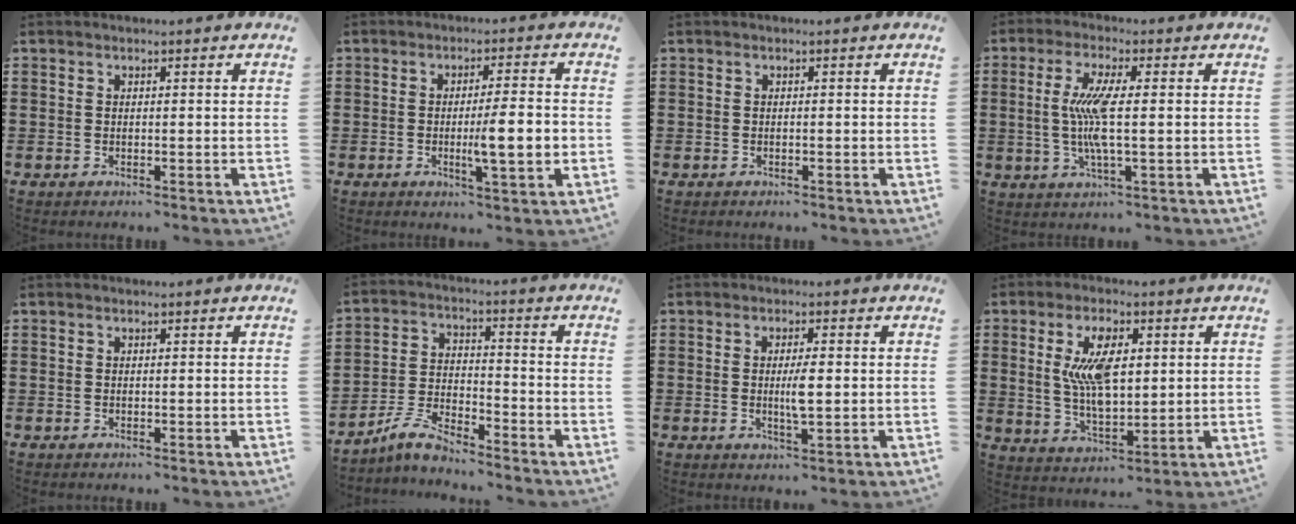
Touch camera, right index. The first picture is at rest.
{"total": 7.4, "force": [-1.1, 0.8, 7.2], "torque": [-0.111, -0.007, -0.020]}
{"total": 0.0}
{"total": 7.2, "force": [0.1, 0.8, 7.2], "torque": [-0.158, -0.015, -0.011]}
{"total": 0.0}
{"total": 6.0, "force": [-5.5, 0.8, 2.4], "torque": [-0.067, -0.002, -0.111]}
{"total": 3.8, "force": [-0.1, 0.7, 3.7], "torque": [-0.067, -0.003, -0.002]}
{"total": 9.3, "force": [2.0, 4.2, 8.0], "torque": [-0.160, 0.008, 0.032]}